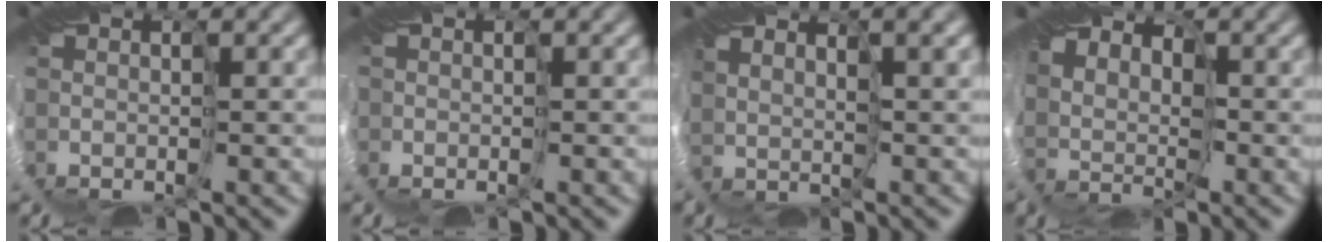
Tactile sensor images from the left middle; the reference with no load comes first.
{"total": 1.5, "force": [-0.7, 1.3, 0.0], "torque": [-0.004, -0.009, -0.010]}
{"total": 3.2, "force": [3.0, 0.5, 1.0], "torque": [-0.020, 0.010, 0.059]}
{"total": 4.6, "force": [3.4, 2.6, 1.7], "torque": [-0.040, 0.007, 0.050]}